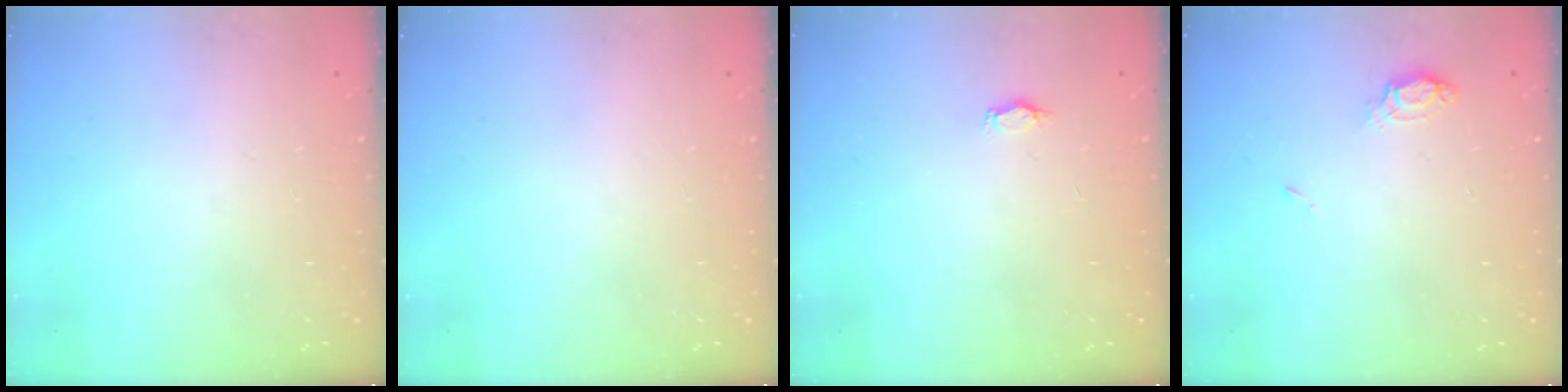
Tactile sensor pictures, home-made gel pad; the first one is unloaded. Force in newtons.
{"total": 0.0}
{"total": 2.2, "press": 2.2, "slide": 0.3}
{"total": 5.6, "press": 5.6, "slide": 0.6}